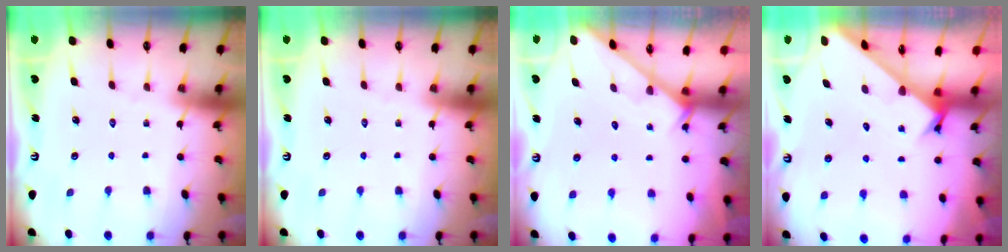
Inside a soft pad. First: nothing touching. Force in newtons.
{"total": 0.0}
{"total": 2.0, "press": 2.0, "slide": 0.1}
{"total": 2.3, "press": 2.3, "slide": 0.0}